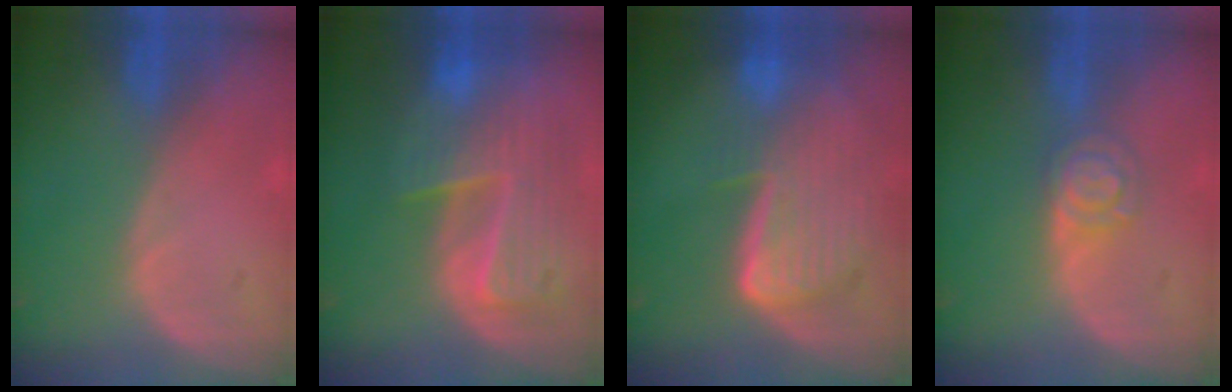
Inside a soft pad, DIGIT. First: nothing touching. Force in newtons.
{"total": 10.2, "press": 8.8, "slide": 5.0}
{"total": 9.1, "press": 7.9, "slide": 4.5}
{"total": 4.4, "press": 4.4, "slide": 0.0}